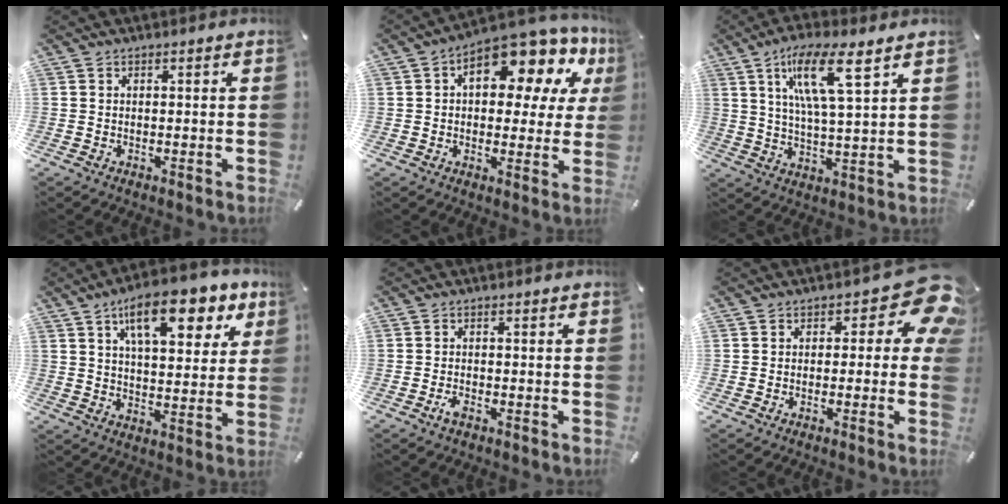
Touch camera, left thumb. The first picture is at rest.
{"total": 15.1, "force": [7.8, 7.2, 10.7], "torque": [-0.146, -0.063, 0.127]}
{"total": 12.8, "force": [6.7, 2.7, 10.5], "torque": [-0.194, -0.009, 0.111]}
{"total": 15.9, "force": [8.9, 7.3, 11.1], "torque": [-0.153, -0.033, 0.143]}
{"total": 1.9, "force": [-1.2, 0.7, 1.2], "torque": [-0.029, 0.002, -0.025]}
{"total": 9.9, "force": [2.9, 4.9, 8.1], "torque": [-0.092, -0.021, 0.048]}